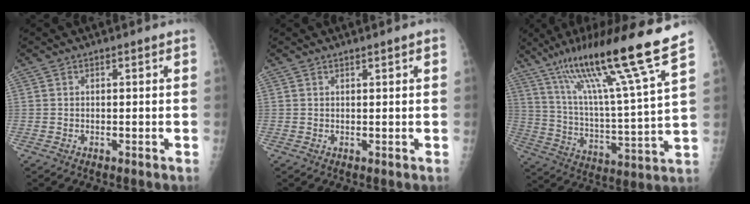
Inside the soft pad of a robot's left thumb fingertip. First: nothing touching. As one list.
[{"total": 1.0, "force": [0.6, 0.0, 0.7], "torque": [-0.011, -0.002, 0.009]}, {"total": 21.5, "force": [15.0, 0.0, 15.4], "torque": [-0.237, -0.065, 0.258]}]